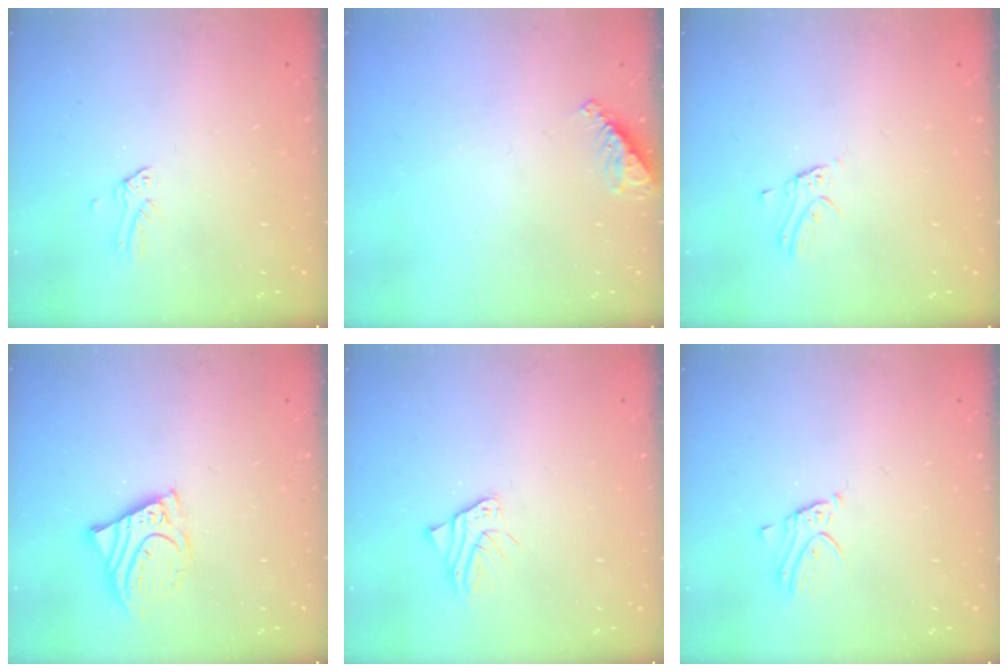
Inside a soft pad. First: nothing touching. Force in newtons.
{"total": 5.8, "press": 5.8, "slide": 0.8}
{"total": 1.6, "press": 1.6, "slide": 0.1}
{"total": 9.3, "press": 9.2, "slide": 1.0}
{"total": 2.8, "press": 2.8, "slide": 0.2}
{"total": 3.5, "press": 3.5, "slide": 0.1}